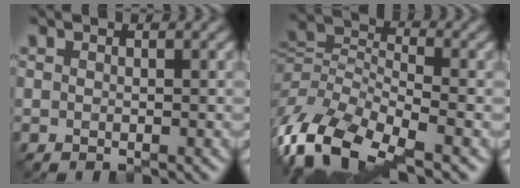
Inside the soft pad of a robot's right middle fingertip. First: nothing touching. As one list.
[{"total": 10.6, "force": [-5.8, 4.5, 7.7], "torque": [-0.160, -0.007, -0.123]}]